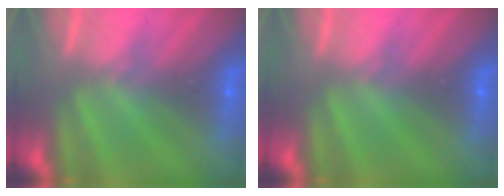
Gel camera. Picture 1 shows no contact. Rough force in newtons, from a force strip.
{"total": 0.0}